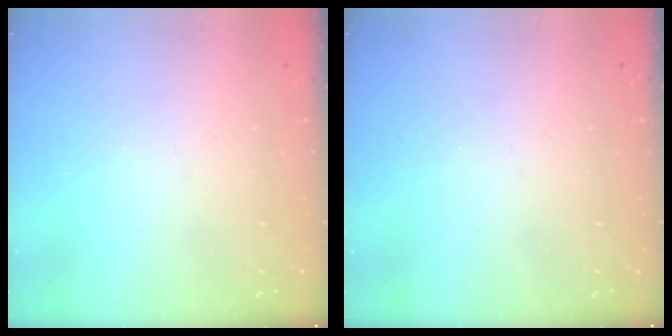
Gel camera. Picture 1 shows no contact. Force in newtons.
{"total": 0.0}